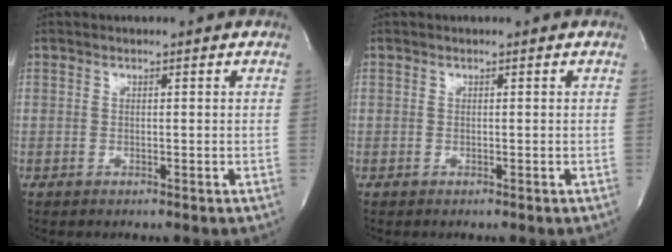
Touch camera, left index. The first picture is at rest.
{"total": 0.0}